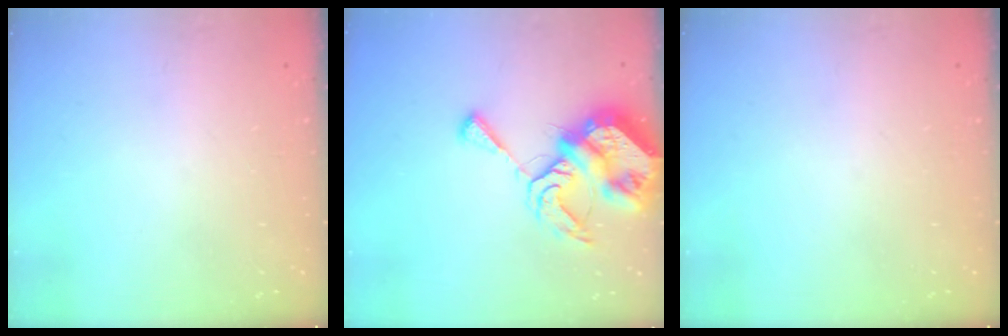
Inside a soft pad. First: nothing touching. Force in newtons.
{"total": 13.6, "press": 13.5, "slide": 1.6}
{"total": 0.0}